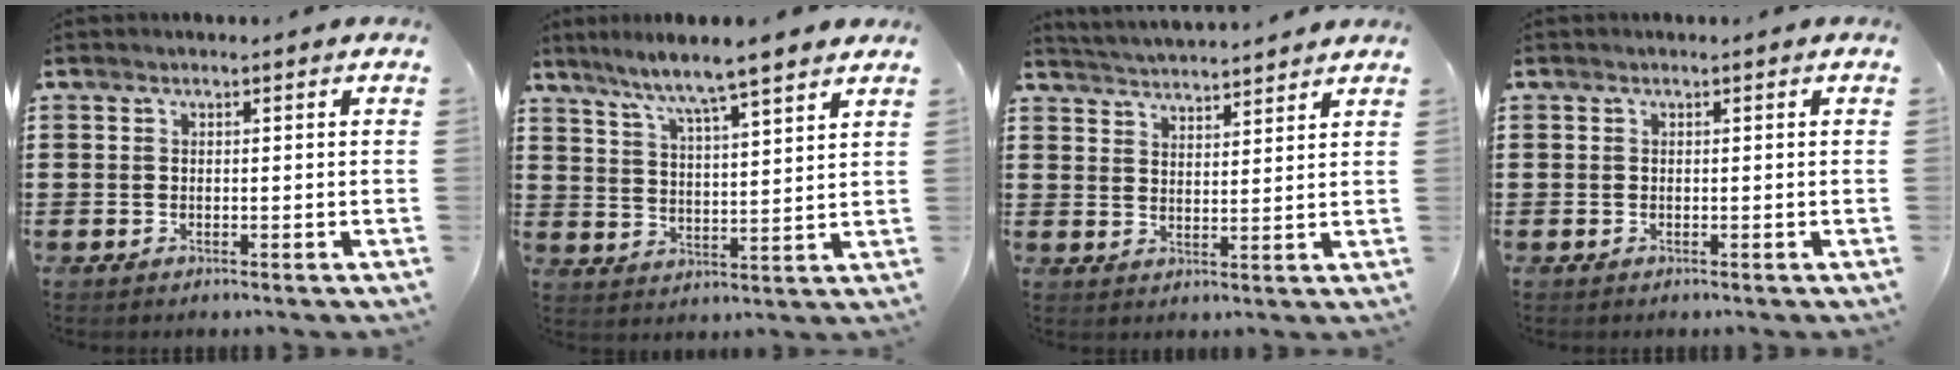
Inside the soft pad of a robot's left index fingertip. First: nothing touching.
{"total": 6.0, "force": [5.4, -0.5, 2.6], "torque": [-0.076, -0.035, 0.087]}
{"total": 3.5, "force": [3.4, -0.5, -0.1], "torque": [-0.010, -0.019, 0.059]}
{"total": 0.0}